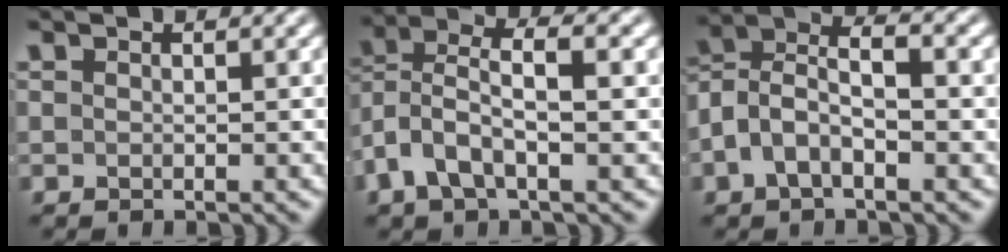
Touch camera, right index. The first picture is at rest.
{"total": 5.5, "force": [0.9, 3.5, 4.1], "torque": [-0.103, -0.014, 0.019]}
{"total": 7.2, "force": [0.9, 5.1, 5.0], "torque": [-0.110, -0.009, 0.010]}